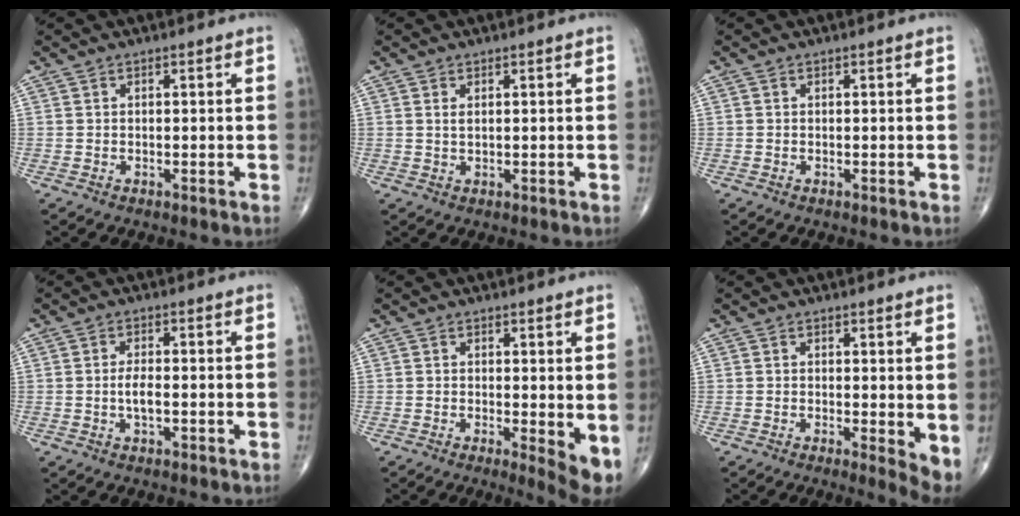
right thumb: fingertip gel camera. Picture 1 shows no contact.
{"total": 1.1, "force": [0.4, 0.5, 0.9], "torque": [-0.020, -0.001, 0.010]}
{"total": 0.0}
{"total": 3.1, "force": [-0.6, 1.3, 2.8], "torque": [-0.054, 0.002, -0.013]}
{"total": 5.1, "force": [-0.1, 1.5, 4.9], "torque": [-0.069, -0.015, -0.005]}
{"total": 4.2, "force": [0.2, 1.3, 4.0], "torque": [-0.056, -0.013, 0.000]}